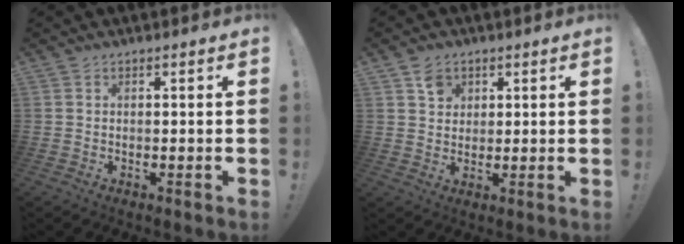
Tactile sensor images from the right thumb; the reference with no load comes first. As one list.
[{"total": 4.9, "force": [2.6, 4.0, 1.2], "torque": [-0.006, -0.010, 0.044]}]